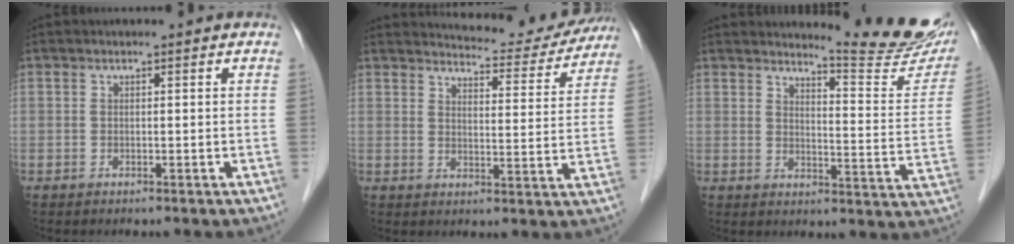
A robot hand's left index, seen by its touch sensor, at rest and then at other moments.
{"total": 11.9, "force": [11.6, 1.8, 1.9], "torque": [-0.021, -0.021, 0.137]}
{"total": 12.9, "force": [12.2, 0.0, 4.2], "torque": [-0.050, -0.079, 0.139]}